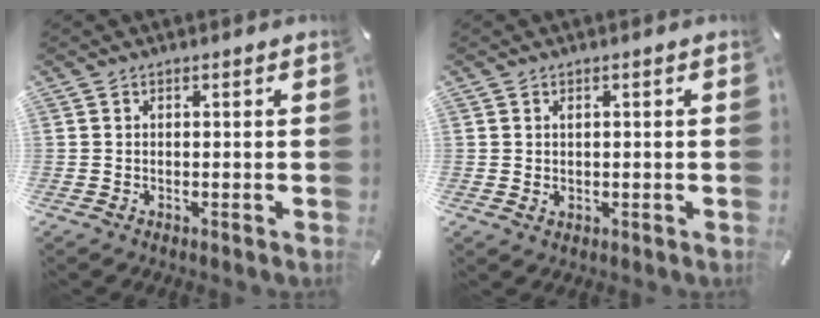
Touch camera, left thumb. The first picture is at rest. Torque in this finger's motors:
{"motor_torque": [-0.07, -0.19, -0.02, -0.29, 0.08]}